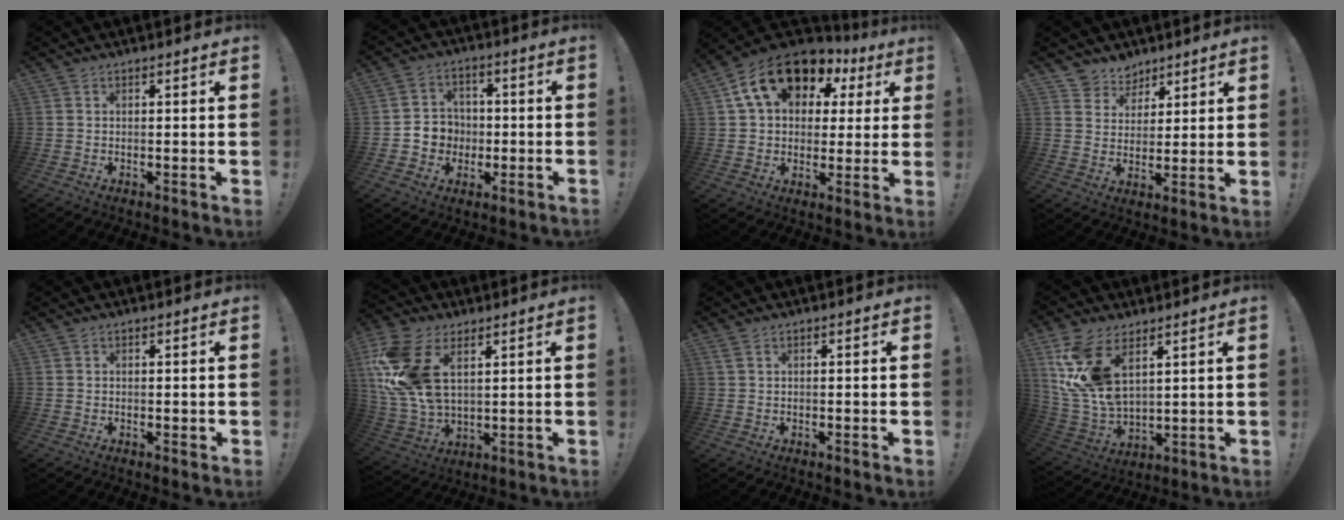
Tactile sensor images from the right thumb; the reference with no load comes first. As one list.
[{"total": 7.4, "force": [-1.9, 7.0, 1.4], "torque": [-0.021, 0.017, -0.032]}, {"total": 17.6, "force": [8.9, 11.1, 10.4], "torque": [-0.164, -0.037, 0.162]}, {"total": 7.0, "force": [5.3, 4.6, -0.2], "torque": [-0.004, -0.043, 0.104]}, {"total": 0.7, "force": [0.3, 0.4, 0.4], "torque": [-0.004, 0.000, 0.005]}, {"total": 19.2, "force": [6.7, 11.8, 13.7], "torque": [-0.271, -0.024, 0.125]}, {"total": 1.4, "force": [0.7, 0.0, 1.3], "torque": [-0.031, 0.001, 0.013]}, {"total": 14.5, "force": [7.5, 7.9, 9.7], "torque": [-0.212, -0.040, 0.142]}]